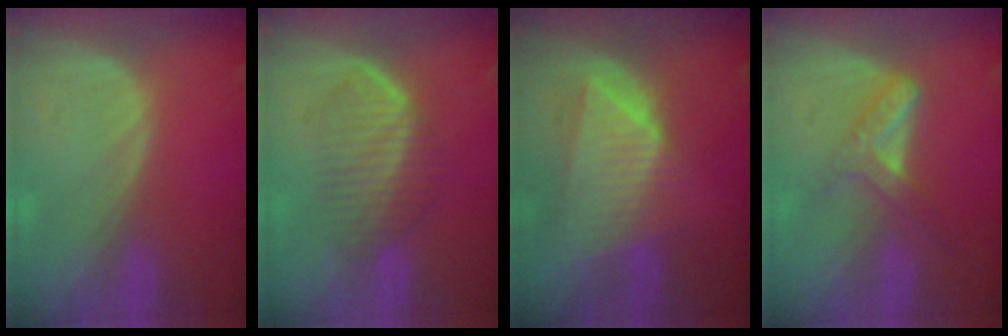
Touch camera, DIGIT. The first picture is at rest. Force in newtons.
{"total": 6.2, "press": 5.8, "slide": 2.4}
{"total": 9.1, "press": 8.1, "slide": 4.1}
{"total": 5.4, "press": 4.7, "slide": 2.7}